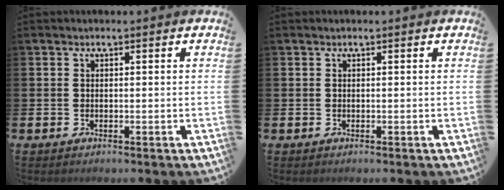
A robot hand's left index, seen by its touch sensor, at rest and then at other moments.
{"total": 0.0}